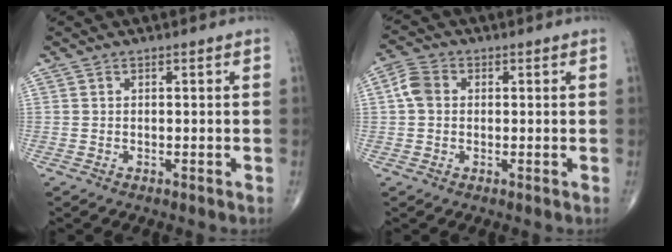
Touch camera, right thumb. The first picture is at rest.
{"total": 4.3, "force": [0.4, 3.4, 2.6], "torque": [-0.052, 0.012, 0.000]}